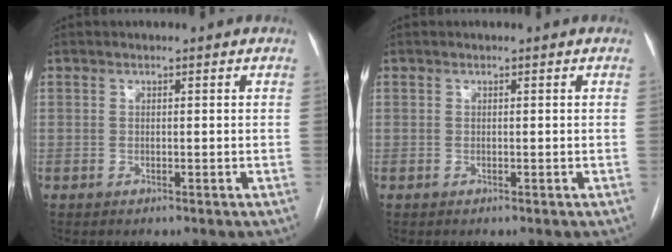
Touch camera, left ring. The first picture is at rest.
{"total": 0.0}